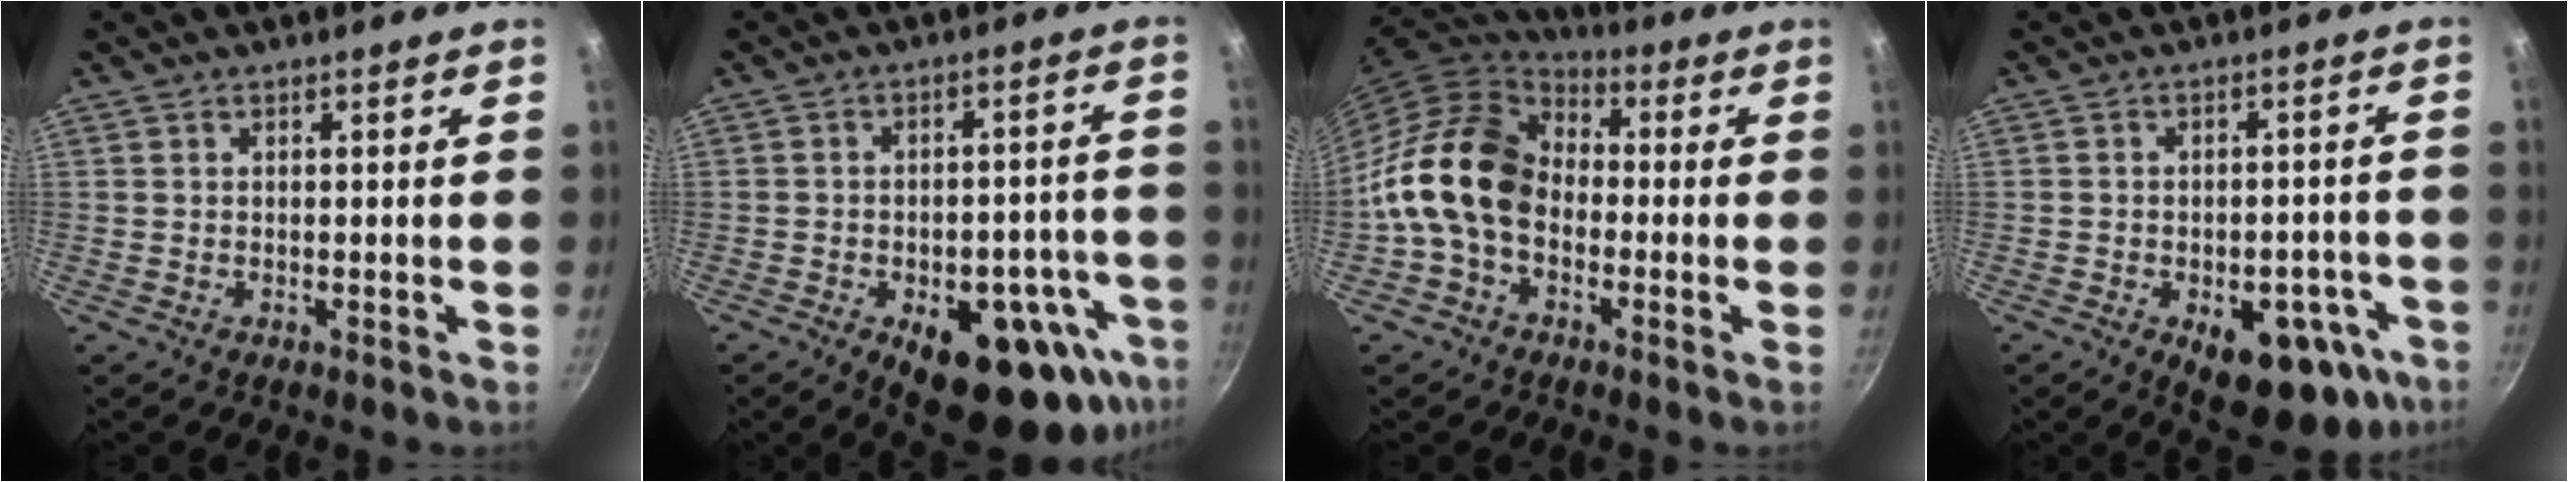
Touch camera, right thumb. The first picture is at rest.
{"total": 20.7, "force": [-10.2, 10.0, 15.0], "torque": [-0.121, 0.026, -0.125]}
{"total": 15.2, "force": [-2.3, 11.1, 10.2], "torque": [-0.154, 0.039, -0.065]}
{"total": 16.2, "force": [-7.3, 8.8, 11.4], "torque": [-0.089, 0.020, -0.085]}